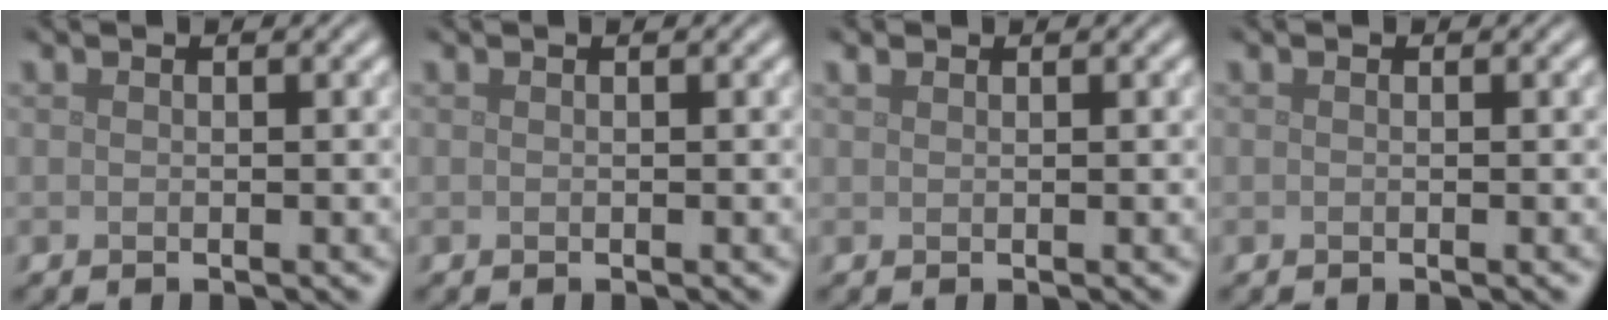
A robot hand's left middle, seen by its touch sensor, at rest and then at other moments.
{"total": 0.0}
{"total": 0.5, "force": [0.4, 0.2, 0.1], "torque": [-0.003, 0.003, 0.010]}
{"total": 0.0}